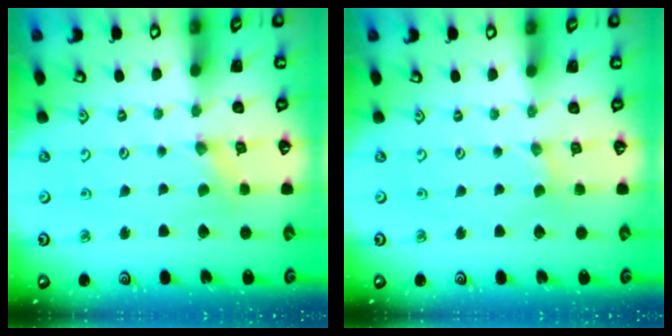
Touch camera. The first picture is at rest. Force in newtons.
{"total": 0.0}